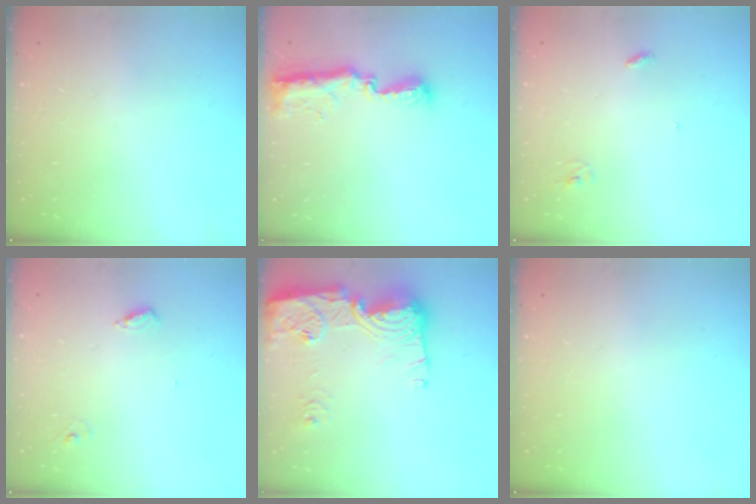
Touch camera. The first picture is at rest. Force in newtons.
{"total": 8.6, "press": 8.6, "slide": 0.5}
{"total": 2.8, "press": 2.8, "slide": 0.3}
{"total": 4.6, "press": 4.6, "slide": 0.4}
{"total": 18.9, "press": 18.8, "slide": 1.7}
{"total": 0.0}